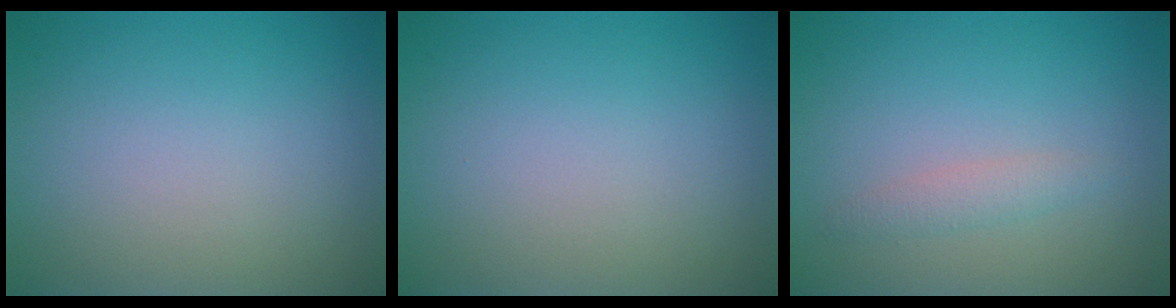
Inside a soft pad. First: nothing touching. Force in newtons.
{"total": 0.0}
{"total": 1.4, "press": 1.4, "slide": 0.0}